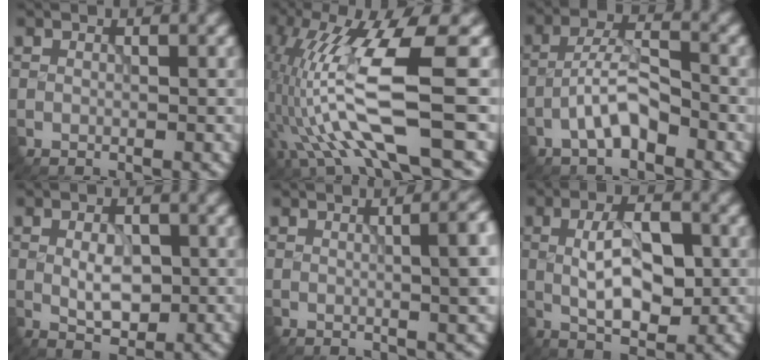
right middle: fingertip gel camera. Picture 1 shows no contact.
{"total": 10.0, "force": [-1.8, 1.6, 9.7], "torque": [-0.194, 0.001, -0.030]}
{"total": 4.0, "force": [-2.1, 1.5, 3.1], "torque": [-0.054, 0.015, -0.045]}
{"total": 3.2, "force": [-0.1, 1.9, 2.6], "torque": [-0.045, -0.001, 0.001]}
{"total": 6.2, "force": [0.5, 2.3, 5.8], "torque": [-0.041, 0.013, 0.009]}
{"total": 5.9, "force": [-0.2, 2.7, 5.3], "torque": [-0.091, 0.003, -0.006]}